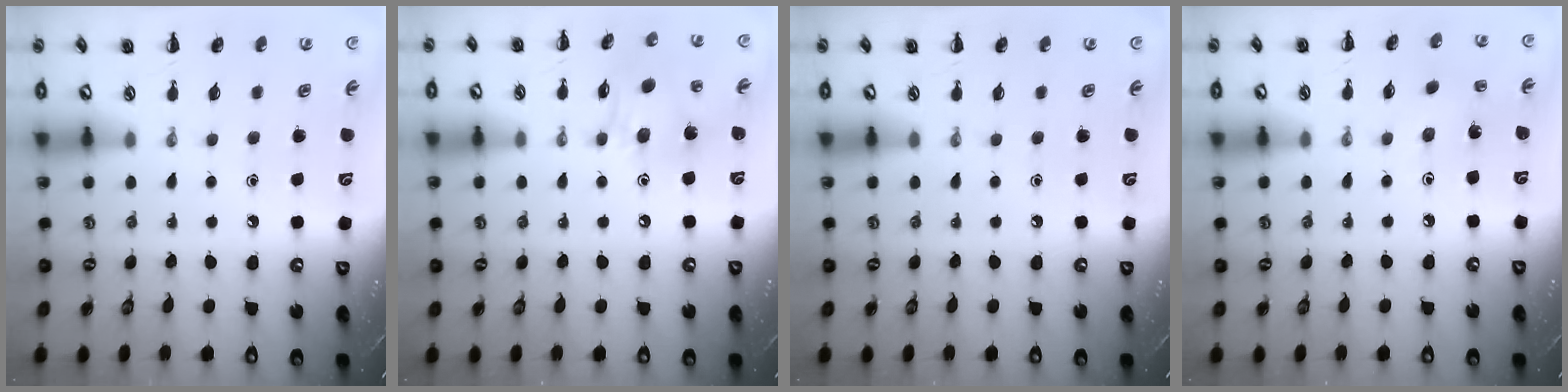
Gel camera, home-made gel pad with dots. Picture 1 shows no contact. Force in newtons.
{"total": 12.4, "press": 12.2, "slide": 2.6}
{"total": 0.0}
{"total": 2.9, "press": 2.8, "slide": 0.9}